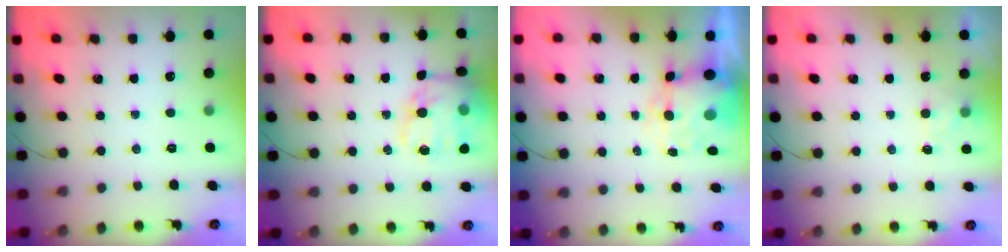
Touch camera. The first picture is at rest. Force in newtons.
{"total": 15.5, "press": 15.2, "slide": 3.1}
{"total": 8.9, "press": 8.7, "slide": 1.9}
{"total": 2.0, "press": 1.5, "slide": 1.3}